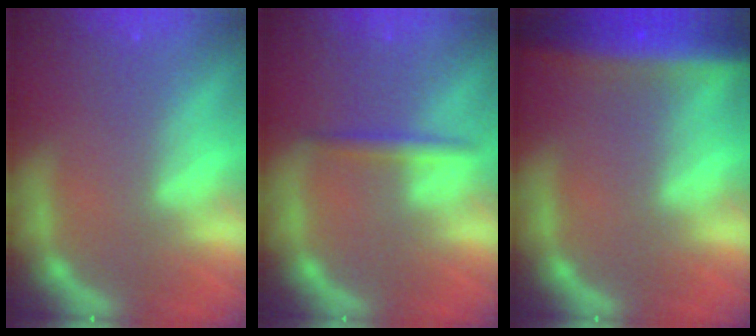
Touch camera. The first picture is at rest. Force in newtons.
{"total": 1.9}
{"total": 8.6}